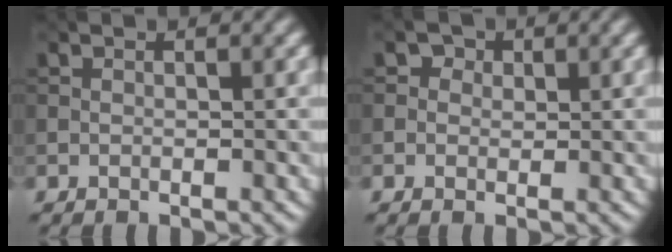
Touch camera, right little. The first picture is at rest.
{"total": 1.4, "force": [0.6, 1.2, 0.4], "torque": [0.000, -0.007, 0.007]}